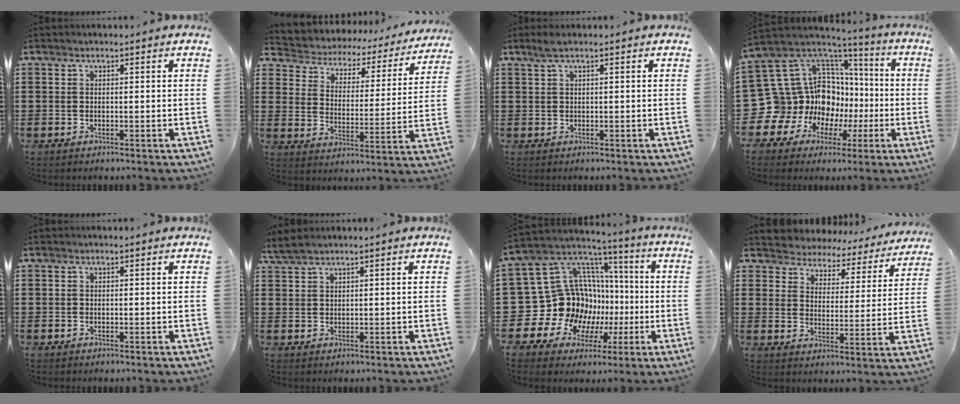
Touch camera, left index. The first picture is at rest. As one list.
[{"total": 2.6, "force": [2.4, 1.0, -0.1], "torque": [-0.021, -0.025, 0.029]}, {"total": 1.4, "force": [0.6, 0.0, 1.3], "torque": [-0.025, 0.000, 0.012]}, {"total": 16.3, "force": [-2.5, 15.2, 5.3], "torque": [-0.157, -0.038, -0.003]}, {"total": 0.0}, {"total": 2.2, "force": [1.7, 0.1, 1.3], "torque": [-0.030, 0.000, 0.033]}, {"total": 18.0, "force": [-2.2, 16.2, 7.4], "torque": [-0.184, -0.038, 0.010]}, {"total": 3.7, "force": [3.6, 0.4, -0.8], "torque": [-0.012, -0.031, 0.055]}]